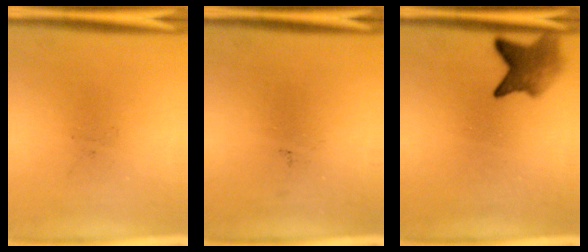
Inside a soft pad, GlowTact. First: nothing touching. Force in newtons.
{"total": 0.0}
{"total": 5.0}